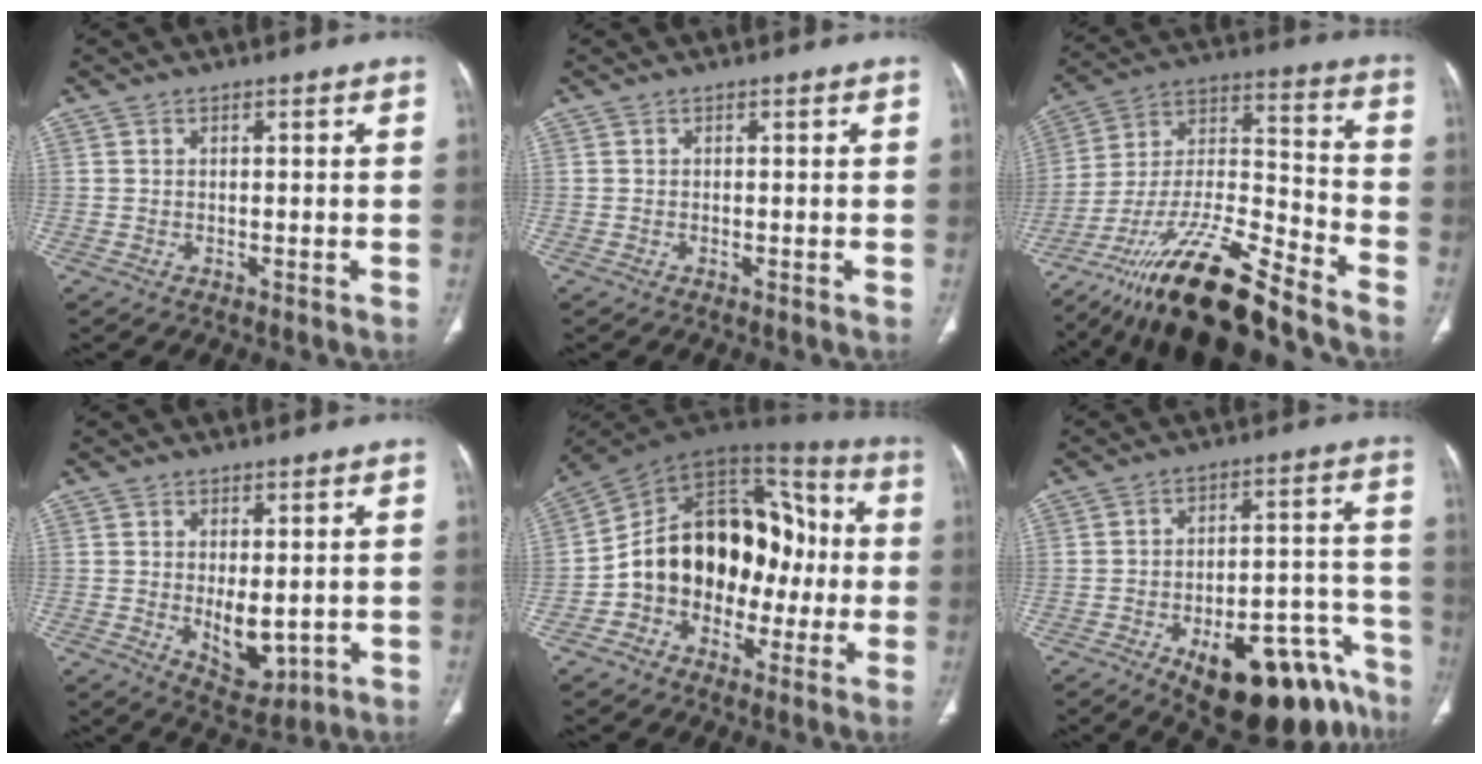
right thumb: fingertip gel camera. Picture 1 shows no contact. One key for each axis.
{"total": 0.0}
{"total": 20.5, "fx": -16.3, "fy": 3.6, "fz": 11.9, "tx": -0.236, "ty": 0.071, "tz": -0.298}
{"total": 7.1, "fx": -0.6, "fy": 3.8, "fz": 6.0, "tx": -0.071, "ty": -0.016, "tz": 0.011}
{"total": 21.4, "fx": -2.7, "fy": 15.3, "fz": 14.7, "tx": -0.191, "ty": 0.064, "tz": -0.042}
{"total": 22.1, "fx": -13.4, "fy": 9.5, "fz": 14.8, "tx": -0.116, "ty": 0.093, "tz": -0.181}